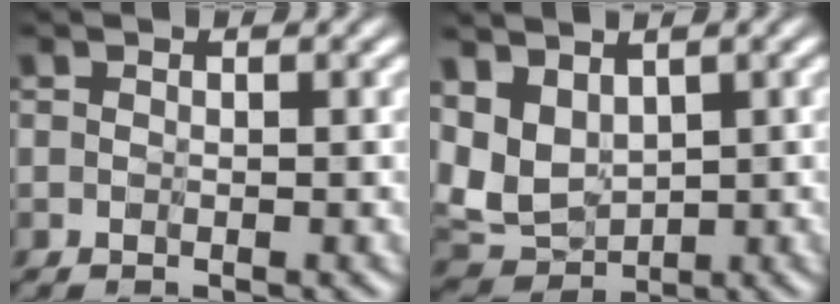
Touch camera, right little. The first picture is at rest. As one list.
[{"total": 2.9, "force": [1.0, 1.8, 2.0], "torque": [-0.070, -0.018, 0.027]}]